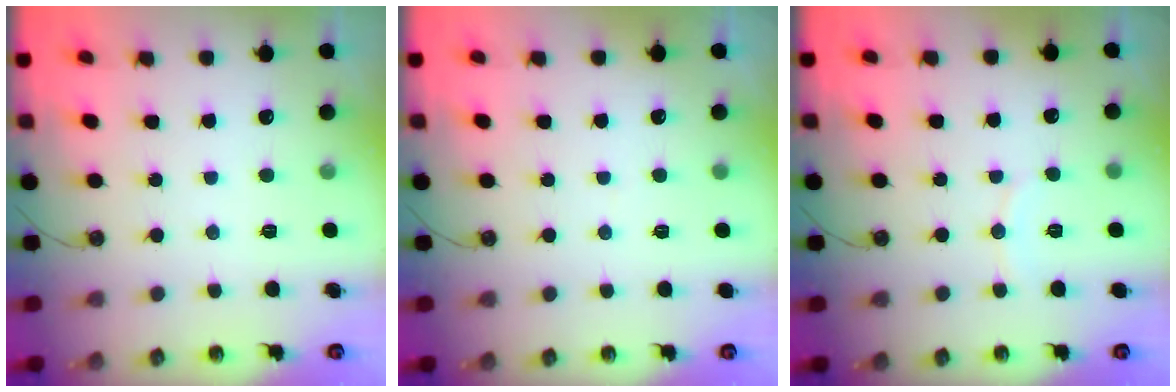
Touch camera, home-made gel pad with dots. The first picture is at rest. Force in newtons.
{"total": 1.4, "press": 1.4, "slide": 0.1}
{"total": 4.5, "press": 4.5, "slide": 0.5}